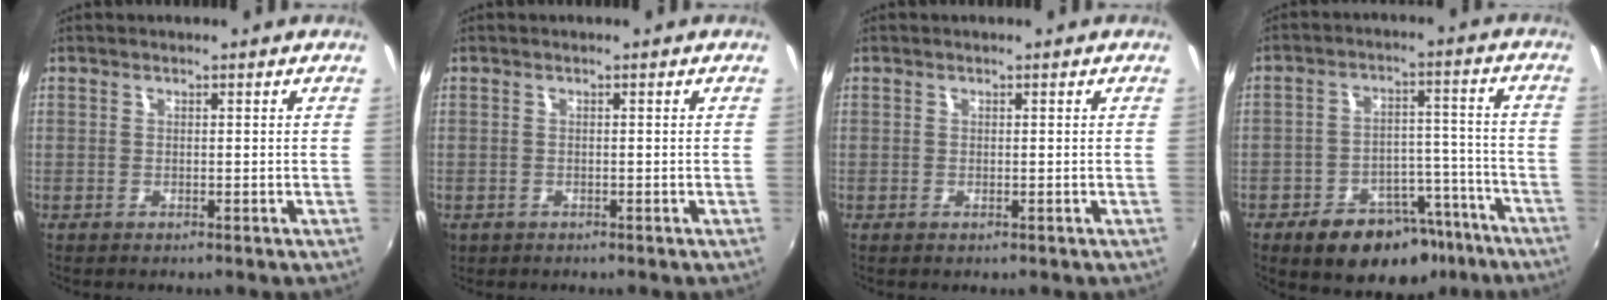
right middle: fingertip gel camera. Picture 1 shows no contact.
{"total": 1.4, "force": [-0.6, 1.2, 0.4], "torque": [-0.011, -0.005, -0.008]}
{"total": 0.0}
{"total": 15.1, "force": [-10.1, 8.8, 7.1], "torque": [-0.125, 0.026, -0.127]}